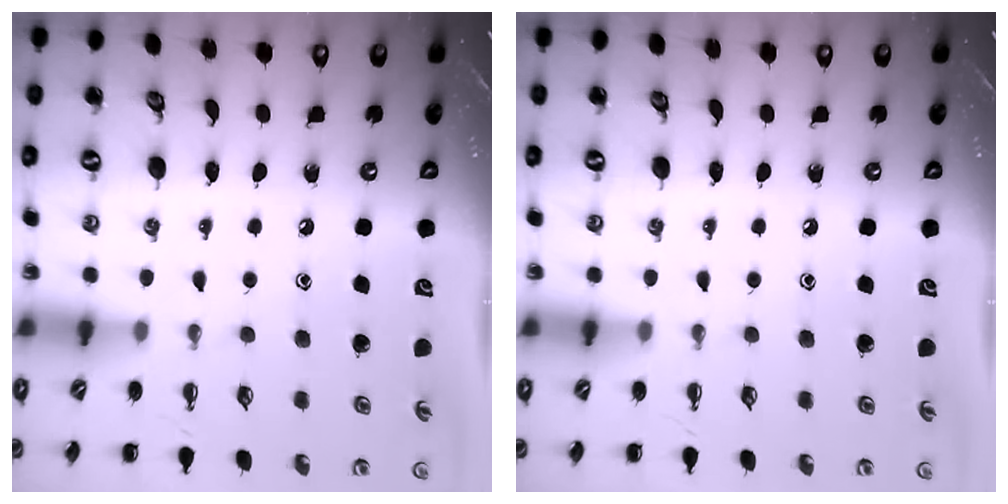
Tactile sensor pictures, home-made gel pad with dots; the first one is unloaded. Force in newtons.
{"total": 0.0}